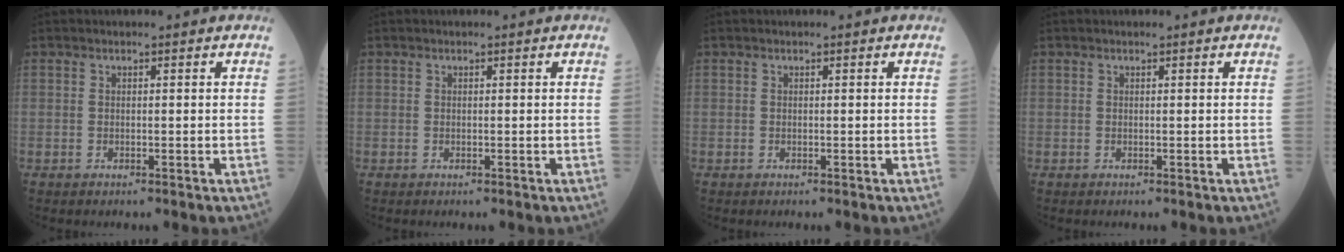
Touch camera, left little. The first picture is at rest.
{"total": 0.0}
{"total": 0.0}
{"total": 0.0}